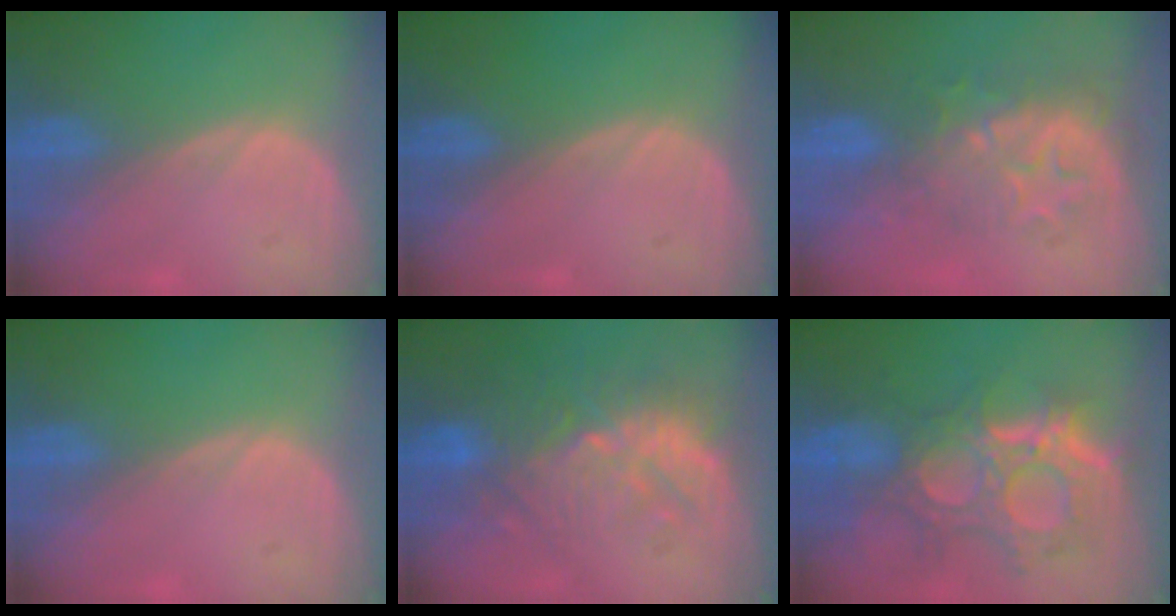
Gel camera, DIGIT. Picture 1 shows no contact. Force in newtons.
{"total": 0.0}
{"total": 9.1, "press": 7.9, "slide": 4.5}
{"total": 0.0}
{"total": 9.6, "press": 9.4, "slide": 2.1}
{"total": 11.9, "press": 10.6, "slide": 5.4}